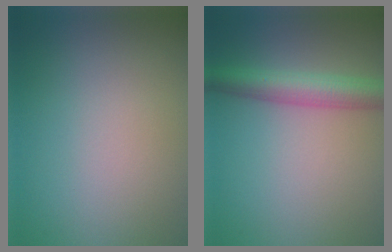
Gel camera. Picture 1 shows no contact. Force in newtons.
{"total": 4.5, "press": 4.5, "slide": 0.2}